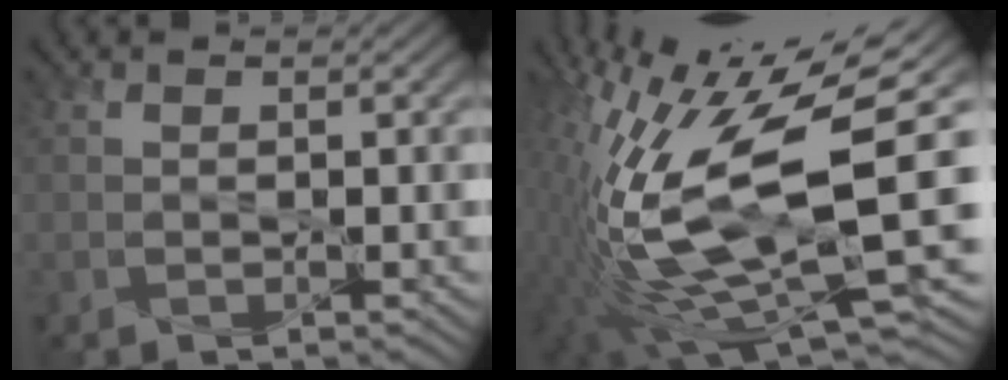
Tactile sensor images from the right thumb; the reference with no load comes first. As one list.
[{"total": 17.9, "force": [0.0, 6.9, 16.5], "torque": [-0.353, -0.019, 0.008]}]